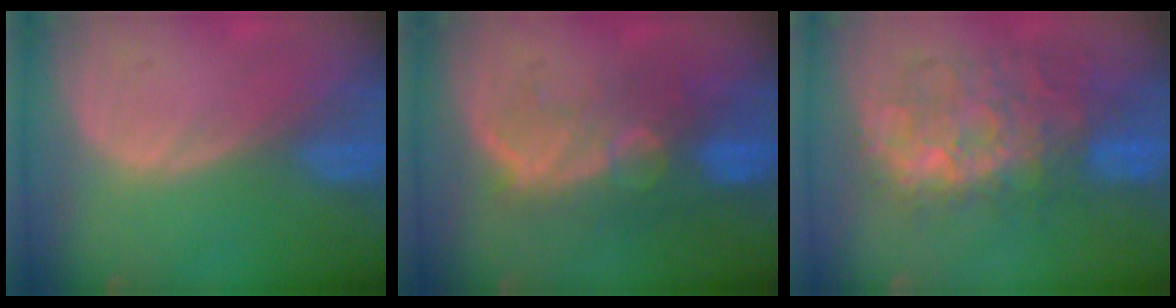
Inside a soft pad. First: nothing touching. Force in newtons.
{"total": 9.9, "press": 8.4, "slide": 5.1}
{"total": 9.6, "press": 9.3, "slide": 2.3}